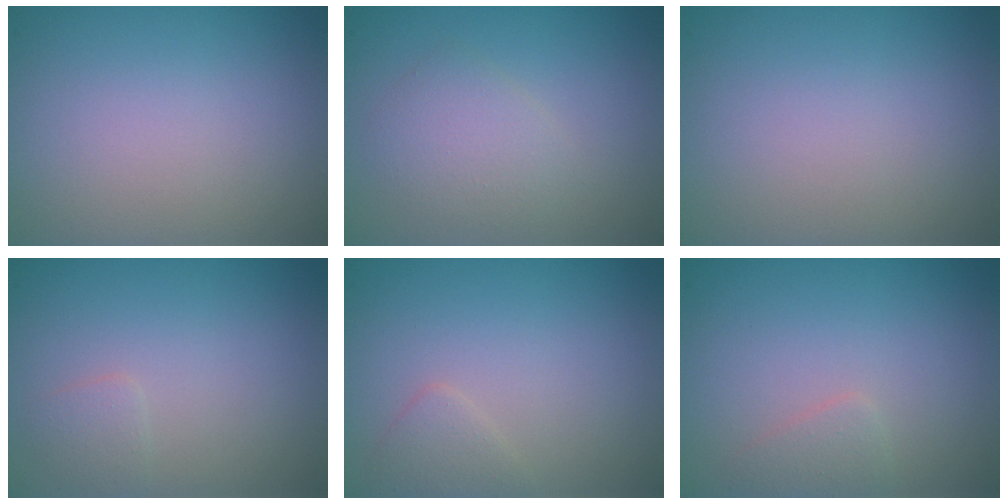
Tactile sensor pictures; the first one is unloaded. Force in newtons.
{"total": 2.3, "press": 2.3, "slide": 0.0}
{"total": 0.0}
{"total": 1.0, "press": 1.0, "slide": 0.0}
{"total": 1.3, "press": 1.3, "slide": 0.1}
{"total": 1.2, "press": 1.2, "slide": 0.1}